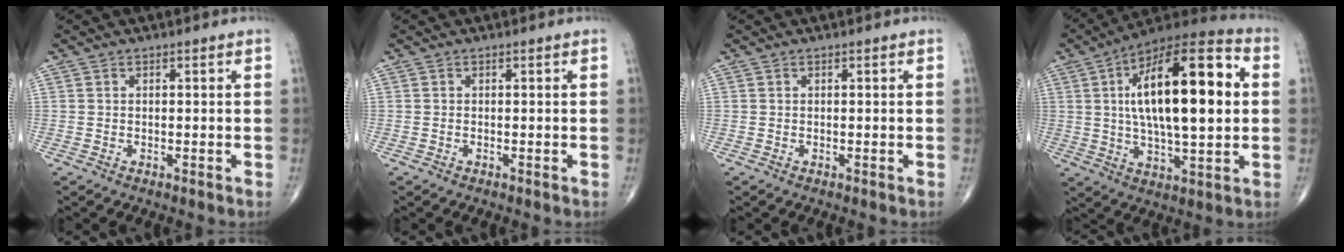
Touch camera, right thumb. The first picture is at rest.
{"total": 0.0}
{"total": 0.0}
{"total": 24.2, "force": [3.6, 8.9, 22.2], "torque": [-0.354, 0.013, 0.048]}